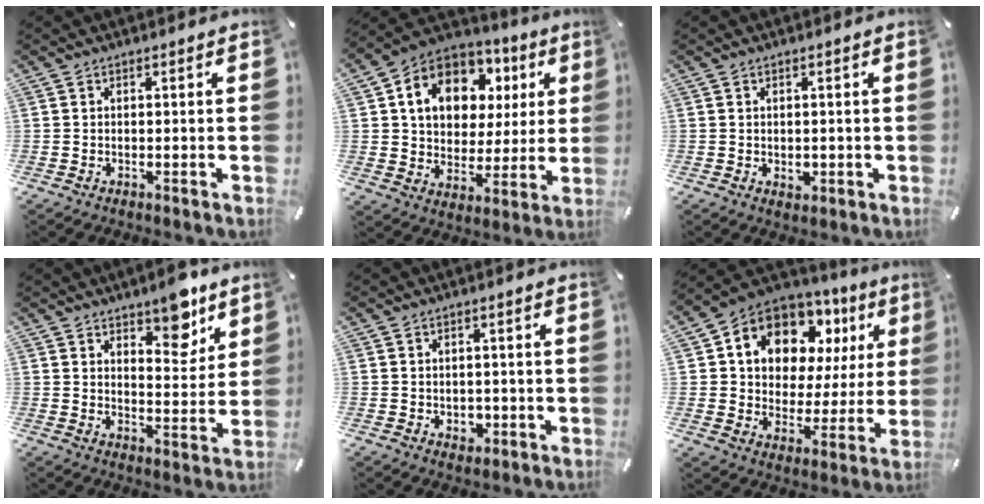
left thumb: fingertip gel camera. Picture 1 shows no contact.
{"total": 13.4, "force": [5.2, 10.6, 6.4], "torque": [-0.118, -0.019, 0.100]}
{"total": 1.6, "force": [-0.2, 1.3, 0.9], "torque": [-0.017, 0.002, -0.002]}
{"total": 9.2, "force": [7.0, 4.3, 4.1], "torque": [-0.034, -0.050, 0.117]}
{"total": 2.4, "force": [-0.3, 2.1, 1.1], "torque": [-0.005, -0.004, -0.008]}
{"total": 11.8, "force": [6.6, 8.5, 4.9], "torque": [-0.093, -0.048, 0.122]}